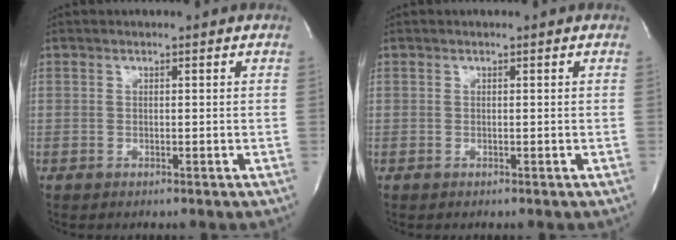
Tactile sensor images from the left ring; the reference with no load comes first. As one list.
[{"total": 0.0}]